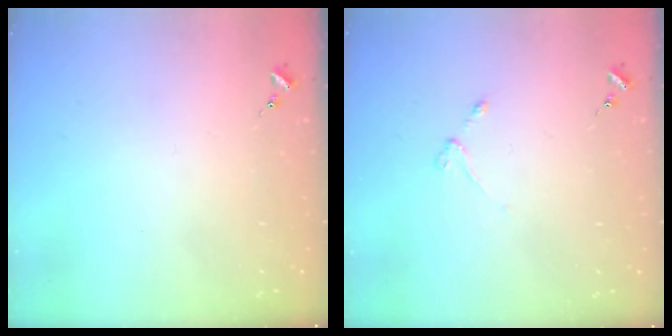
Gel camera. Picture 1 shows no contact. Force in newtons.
{"total": 3.1, "press": 3.0, "slide": 0.4}